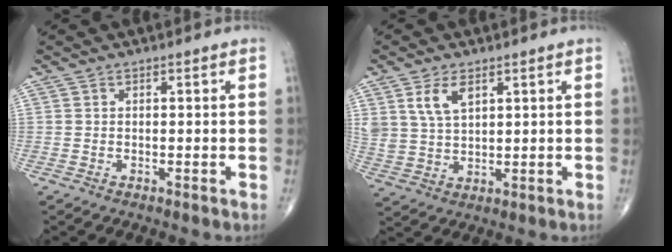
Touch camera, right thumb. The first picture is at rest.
{"total": 6.5, "force": [3.1, 3.5, 4.4], "torque": [-0.083, -0.012, 0.070]}